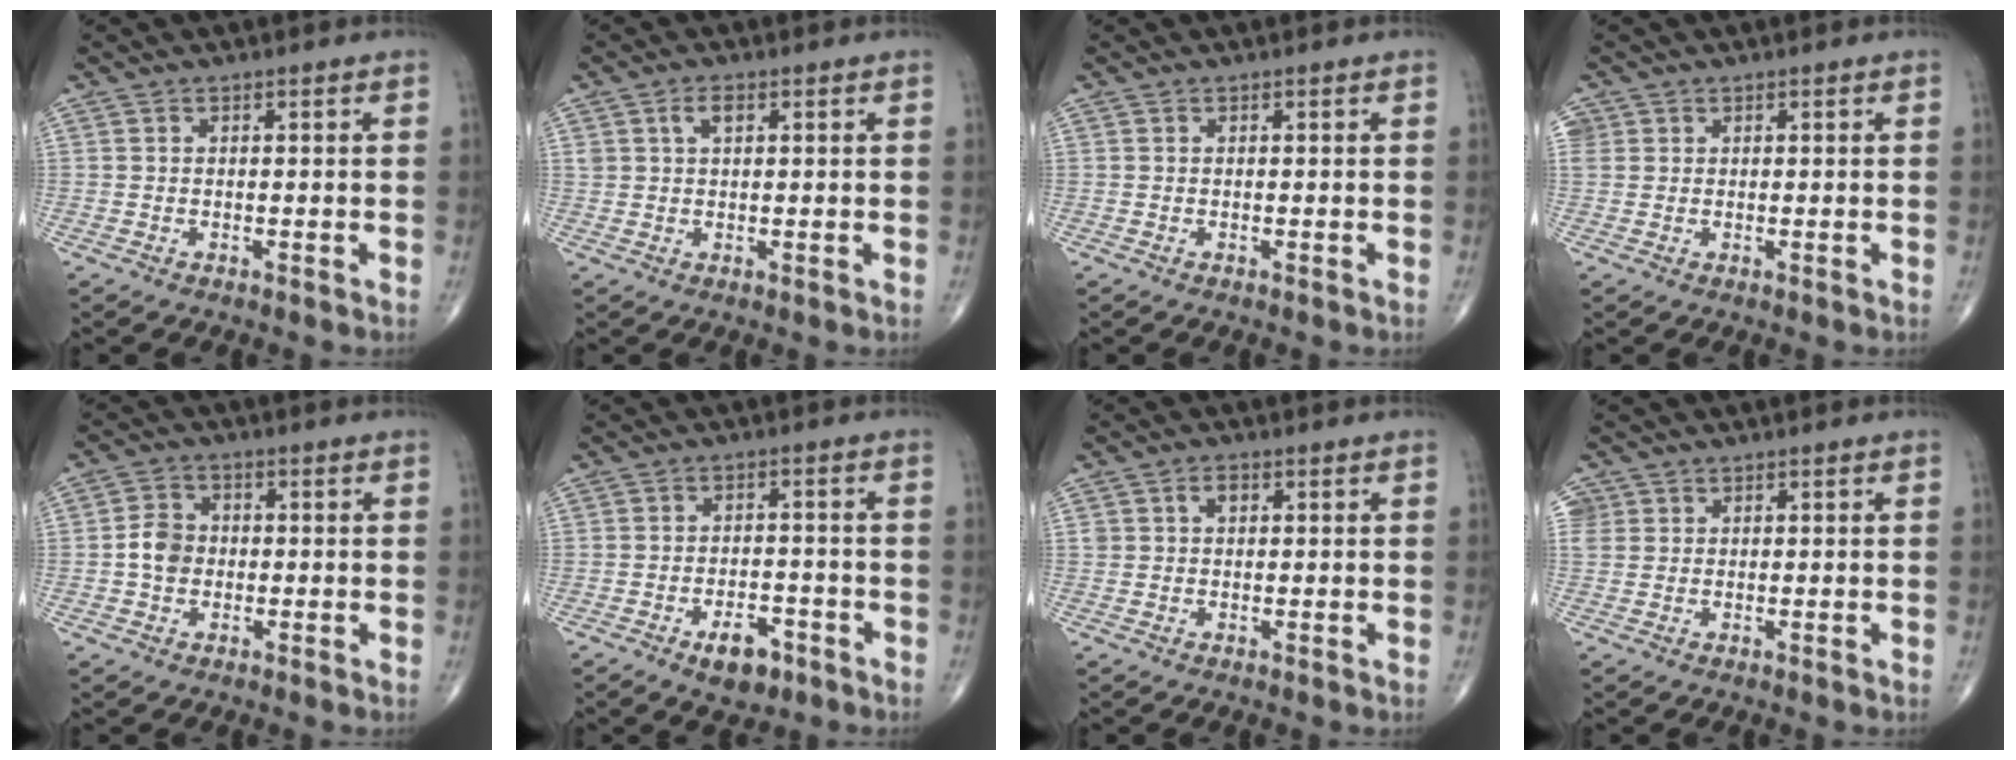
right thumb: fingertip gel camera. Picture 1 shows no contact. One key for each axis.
{"total": 2.7, "fx": 1.2, "fy": 1.5, "fz": 2.0, "tx": -0.033, "ty": 0.003, "tz": 0.023}
{"total": 0.0}
{"total": 2.5, "fx": 0.9, "fy": 2.2, "fz": 0.6, "tx": -0.004, "ty": 0.007, "tz": 0.021}
{"total": 4.8, "fx": -0.5, "fy": 4.0, "fz": 2.6, "tx": -0.039, "ty": 0.011, "tz": -0.016}
{"total": 6.2, "fx": -3.5, "fy": 3.3, "fz": 3.9, "tx": -0.042, "ty": 0.020, "tz": -0.051}
{"total": 2.2, "fx": 0.7, "fy": 1.6, "fz": 1.4, "tx": -0.014, "ty": 0.003, "tz": 0.011}
{"total": 3.4, "fx": 1.3, "fy": 3.1, "fz": 0.7, "tx": -0.005, "ty": 0.009, "tz": 0.030}